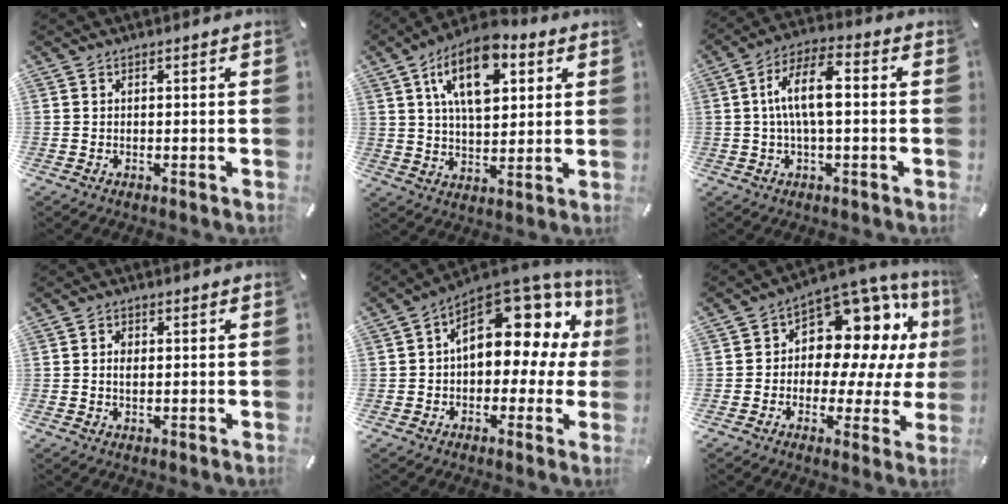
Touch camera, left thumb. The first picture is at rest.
{"total": 14.6, "force": [6.7, 8.1, 10.1], "torque": [-0.166, -0.012, 0.115]}
{"total": 10.3, "force": [0.3, 4.2, 9.4], "torque": [-0.180, 0.013, 0.007]}
{"total": 1.8, "force": [0.2, 1.3, 1.2], "torque": [-0.019, 0.002, 0.001]}
{"total": 15.6, "force": [6.1, 9.6, 10.8], "torque": [-0.136, -0.046, 0.104]}
{"total": 13.2, "force": [5.4, 8.8, 8.1], "torque": [-0.119, -0.060, 0.097]}